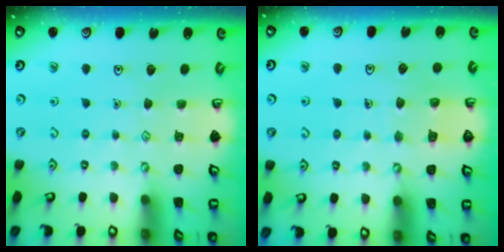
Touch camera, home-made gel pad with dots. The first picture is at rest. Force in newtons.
{"total": 5.6, "press": 5.6, "slide": 0.4}